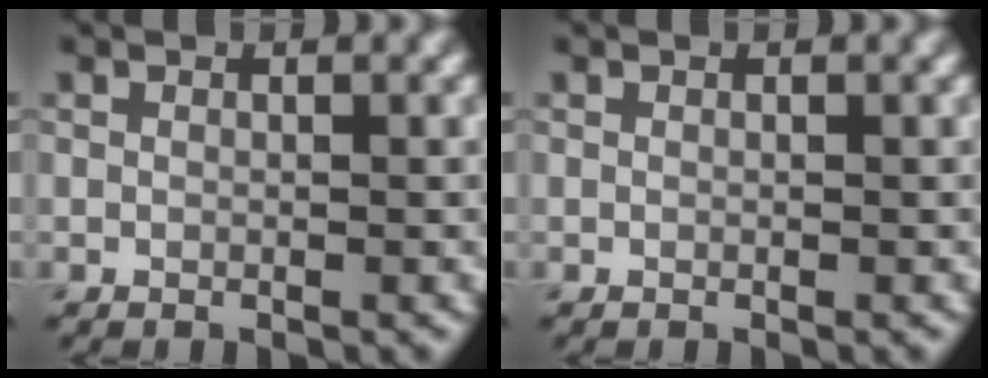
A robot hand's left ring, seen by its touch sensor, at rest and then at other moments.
{"total": 0.0}